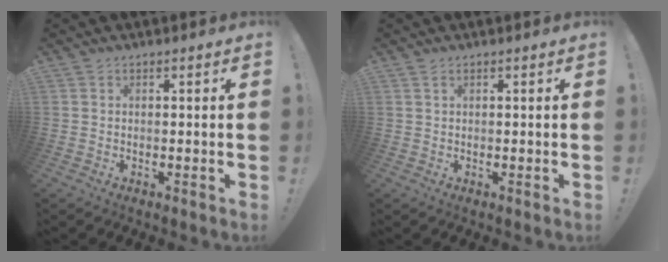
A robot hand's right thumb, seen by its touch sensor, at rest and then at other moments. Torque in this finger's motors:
{"motor_torque": [0.03, -0.02, -0.08, -0.07, 0.00]}